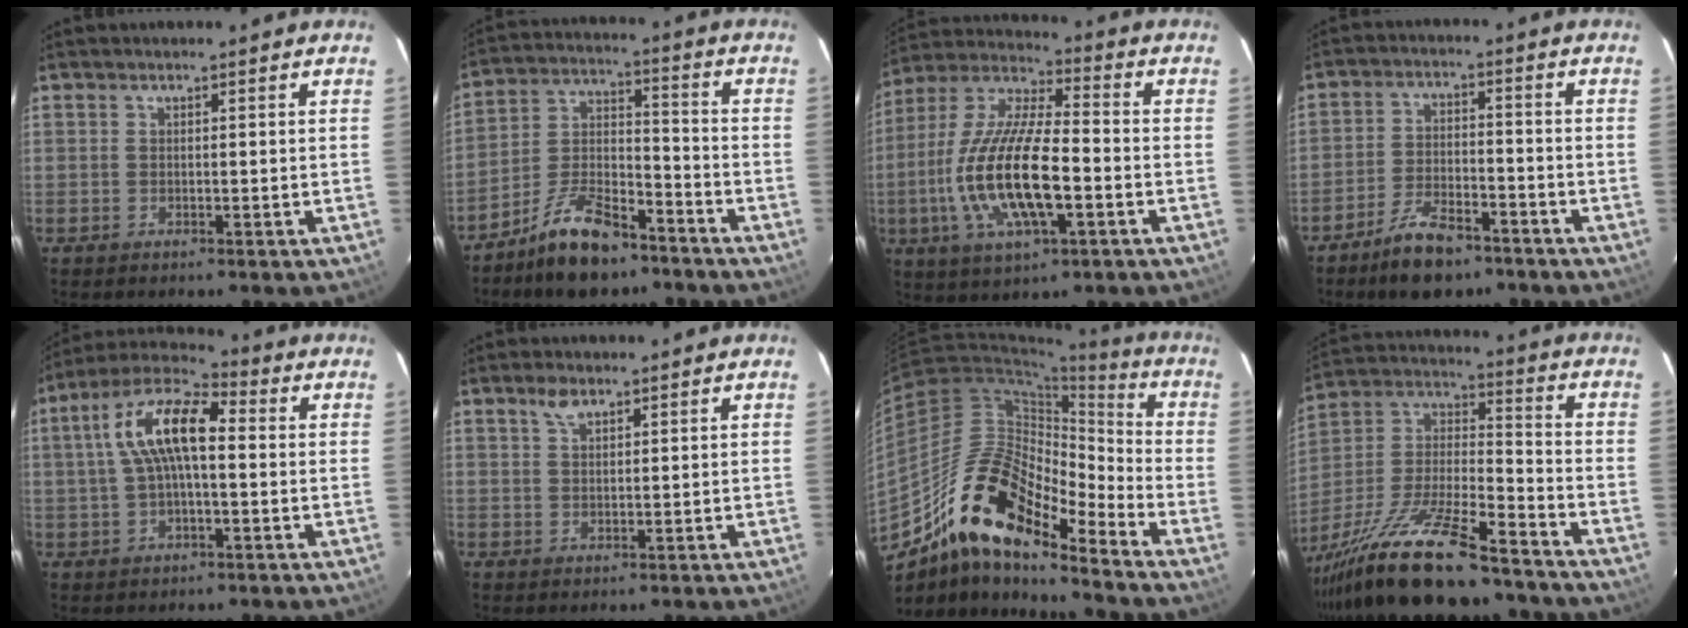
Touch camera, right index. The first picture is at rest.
{"total": 12.7, "force": [-9.4, 4.8, 7.1], "torque": [-0.146, 0.018, -0.168]}
{"total": 18.5, "force": [-4.5, 5.9, 16.9], "torque": [-0.347, -0.010, -0.087]}
{"total": 8.9, "force": [-6.7, 3.6, 4.7], "torque": [-0.106, 0.005, -0.114]}
{"total": 12.6, "force": [1.3, 5.0, 11.5], "torque": [-0.220, 0.029, 0.014]}
{"total": 2.4, "force": [1.6, 1.1, 1.4], "torque": [-0.025, 0.007, 0.032]}
{"total": 18.5, "force": [-13.4, 5.8, 11.3], "torque": [-0.194, 0.000, -0.264]}
{"total": 24.1, "force": [-18.6, 4.7, 14.5], "torque": [-0.284, -0.029, -0.312]}